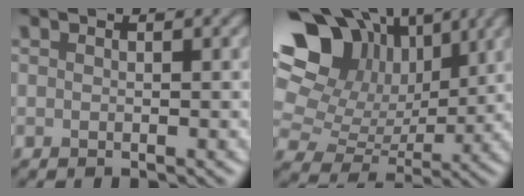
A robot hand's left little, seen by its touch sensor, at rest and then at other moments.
{"total": 14.3, "force": [5.6, 10.3, 8.1], "torque": [-0.171, 0.040, 0.098]}